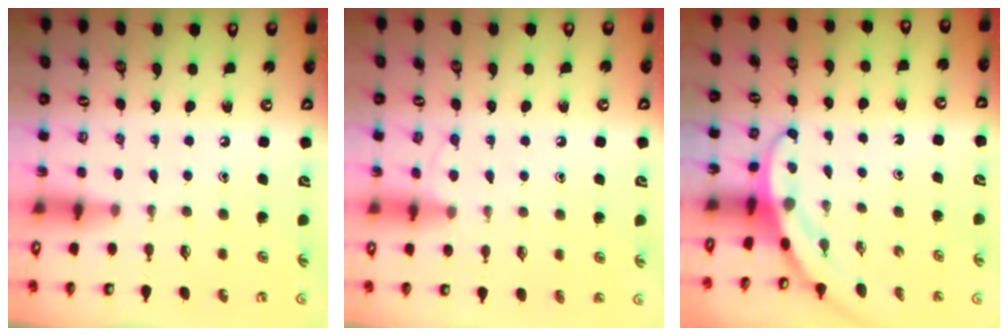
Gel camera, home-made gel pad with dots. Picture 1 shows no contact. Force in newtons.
{"total": 5.8, "press": 5.7, "slide": 0.6}
{"total": 3.0, "press": 3.0, "slide": 0.1}